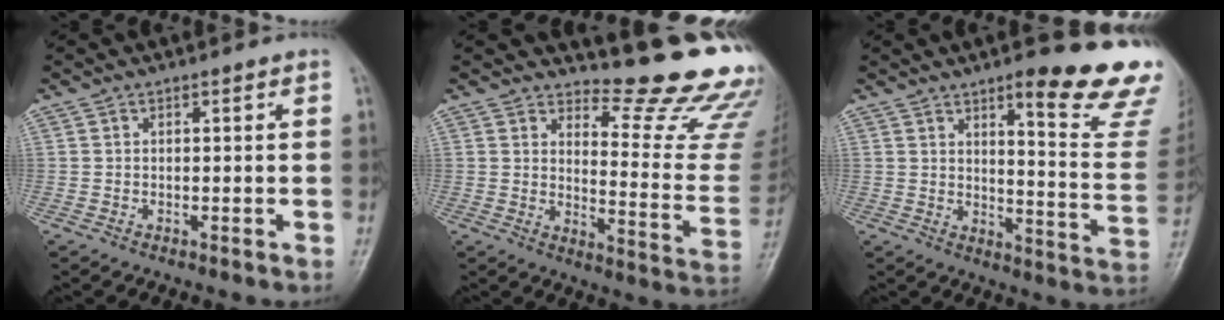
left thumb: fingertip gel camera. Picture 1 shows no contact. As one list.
[{"total": 16.9, "force": [15.8, 2.3, 5.6], "torque": [-0.037, -0.196, 0.185]}, {"total": 18.5, "force": [12.7, 3.2, 13.1], "torque": [-0.126, -0.088, 0.161]}]